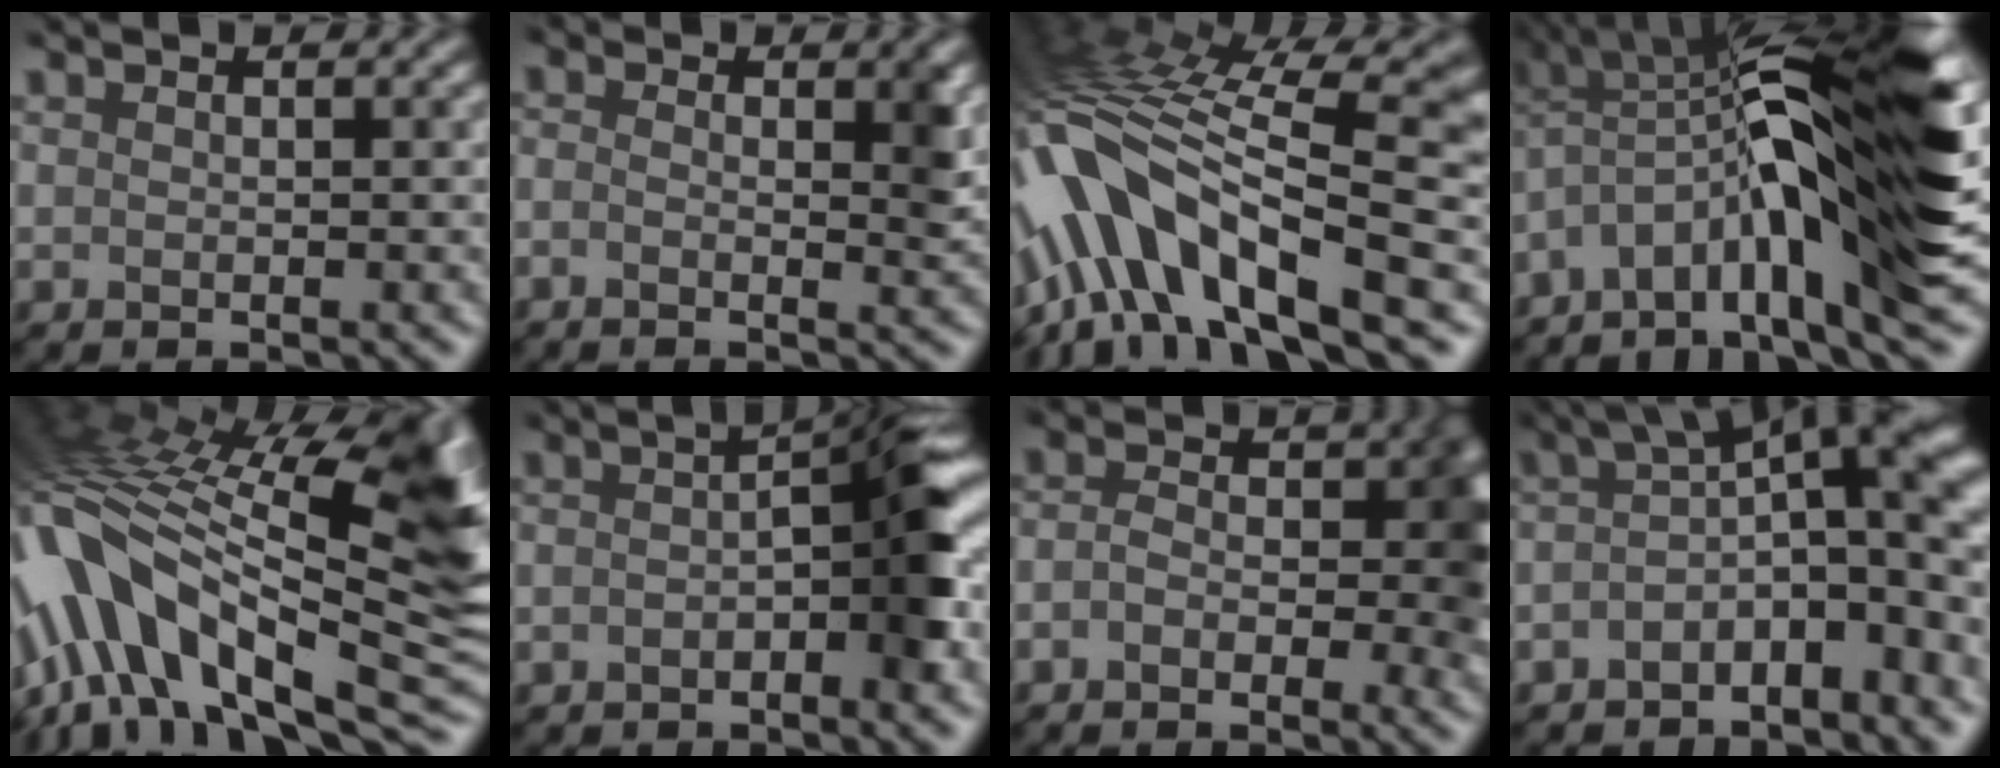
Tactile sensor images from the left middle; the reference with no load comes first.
{"total": 1.4, "force": [-0.3, 0.3, 1.4], "torque": [-0.038, -0.003, -0.008]}
{"total": 12.5, "force": [-4.7, 4.9, 10.5], "torque": [-0.214, 0.025, -0.081]}
{"total": 12.7, "force": [-1.9, 2.7, 12.3], "torque": [-0.204, 0.015, -0.024]}
{"total": 15.4, "force": [-2.8, 7.8, 13.0], "torque": [-0.246, -0.006, -0.042]}
{"total": 4.9, "force": [-1.5, 0.8, 4.6], "torque": [-0.068, 0.013, -0.033]}
{"total": 5.1, "force": [-1.6, 3.1, 3.7], "torque": [-0.057, -0.003, -0.034]}
{"total": 9.8, "force": [-2.3, 3.4, 8.9], "torque": [-0.129, 0.013, -0.039]}